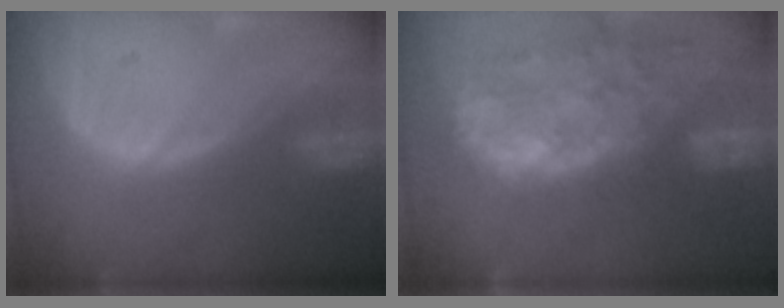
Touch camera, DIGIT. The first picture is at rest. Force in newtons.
{"total": 14.7, "press": 11.9, "slide": 8.7}